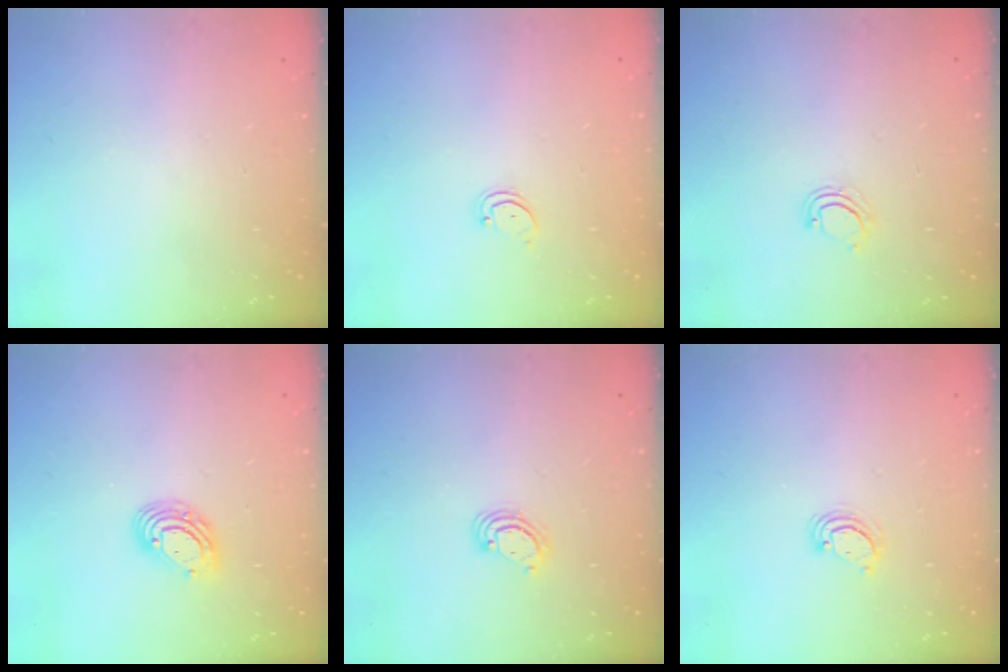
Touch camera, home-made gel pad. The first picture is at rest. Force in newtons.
{"total": 1.8, "press": 1.7, "slide": 0.2}
{"total": 2.2, "press": 2.2, "slide": 0.1}
{"total": 7.9, "press": 7.8, "slide": 1.5}
{"total": 3.7, "press": 3.7, "slide": 0.4}
{"total": 4.0, "press": 4.0, "slide": 0.4}